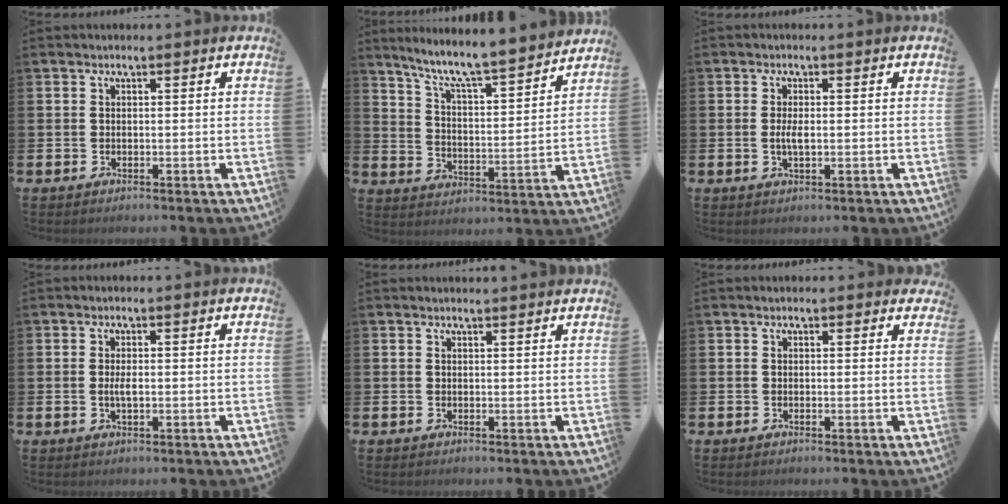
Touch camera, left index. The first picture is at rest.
{"total": 8.3, "force": [7.6, 0.5, 3.3], "torque": [-0.093, -0.058, 0.126]}
{"total": 2.2, "force": [-0.1, 0.8, 2.1], "torque": [-0.038, 0.002, -0.003]}
{"total": 1.8, "force": [-0.1, 0.6, 1.7], "torque": [-0.033, 0.002, -0.003]}
{"total": 1.1, "force": [1.1, -0.1, 0.1], "torque": [0.006, -0.006, 0.018]}
{"total": 0.7, "force": [0.5, 0.4, 0.1], "torque": [-0.003, 0.007, 0.009]}